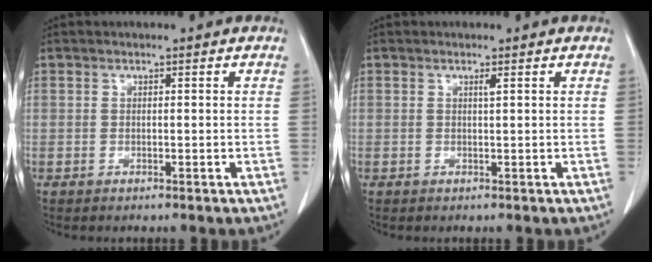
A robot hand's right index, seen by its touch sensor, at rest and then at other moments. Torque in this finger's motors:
{"motor_torque": [0.11, -0.08, 0.05, 0.01]}